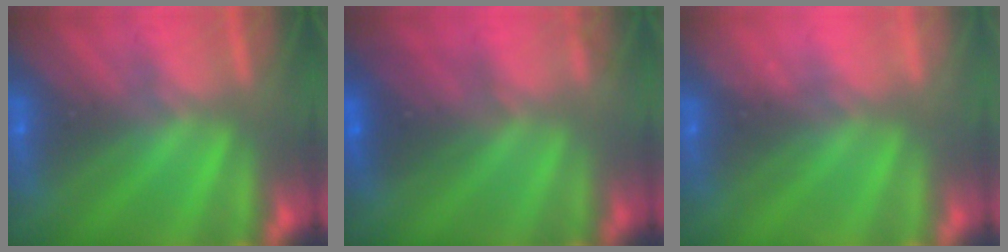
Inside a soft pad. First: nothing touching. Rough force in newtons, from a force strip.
{"total": 2.7}
{"total": 2.2}